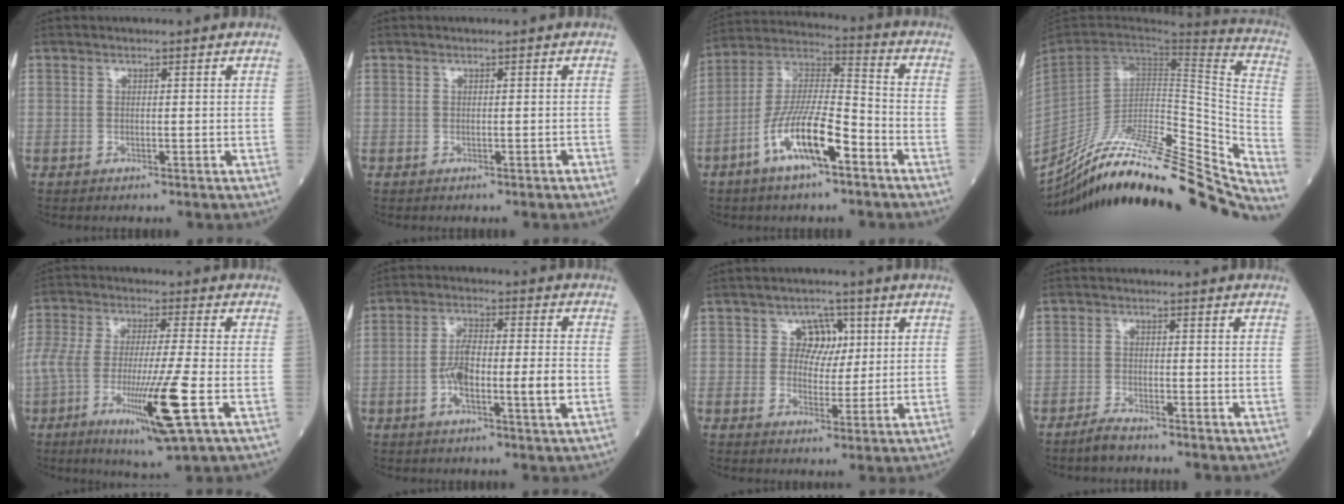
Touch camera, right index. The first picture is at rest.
{"total": 0.0}
{"total": 13.7, "force": [-6.5, 3.1, 11.6], "torque": [-0.228, 0.003, -0.121]}
{"total": 35.5, "force": [-31.4, 3.0, 16.2], "torque": [-0.166, -0.030, -0.454]}
{"total": 15.3, "force": [-5.6, 0.7, 14.2], "torque": [-0.290, -0.021, -0.100]}
{"total": 8.7, "force": [-2.0, 1.4, 8.4], "torque": [-0.156, 0.015, -0.037]}
{"total": 4.7, "force": [1.4, 3.9, 2.2], "torque": [-0.017, 0.010, 0.020]}
{"total": 2.6, "force": [-2.4, 0.4, 1.1], "torque": [-0.024, -0.002, -0.046]}